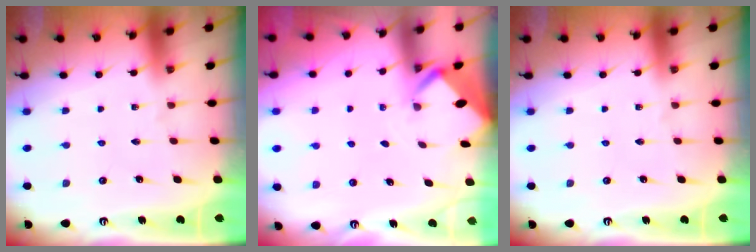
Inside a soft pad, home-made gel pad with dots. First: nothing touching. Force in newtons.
{"total": 2.2, "press": 2.2, "slide": 0.2}
{"total": 0.0}